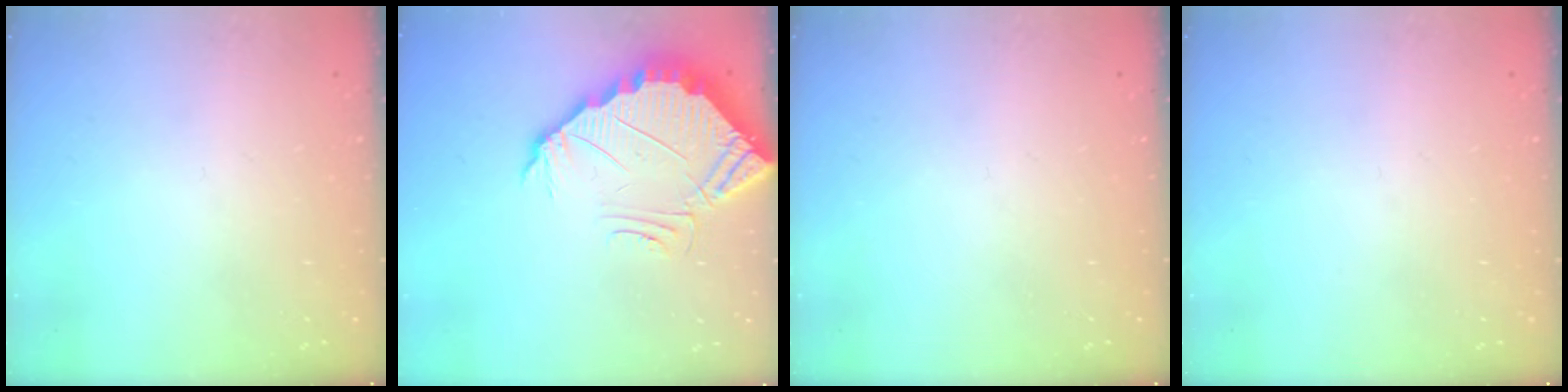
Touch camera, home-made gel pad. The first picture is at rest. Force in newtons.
{"total": 5.0, "press": 5.0, "slide": 0.3}
{"total": 0.0}
{"total": 0.0}